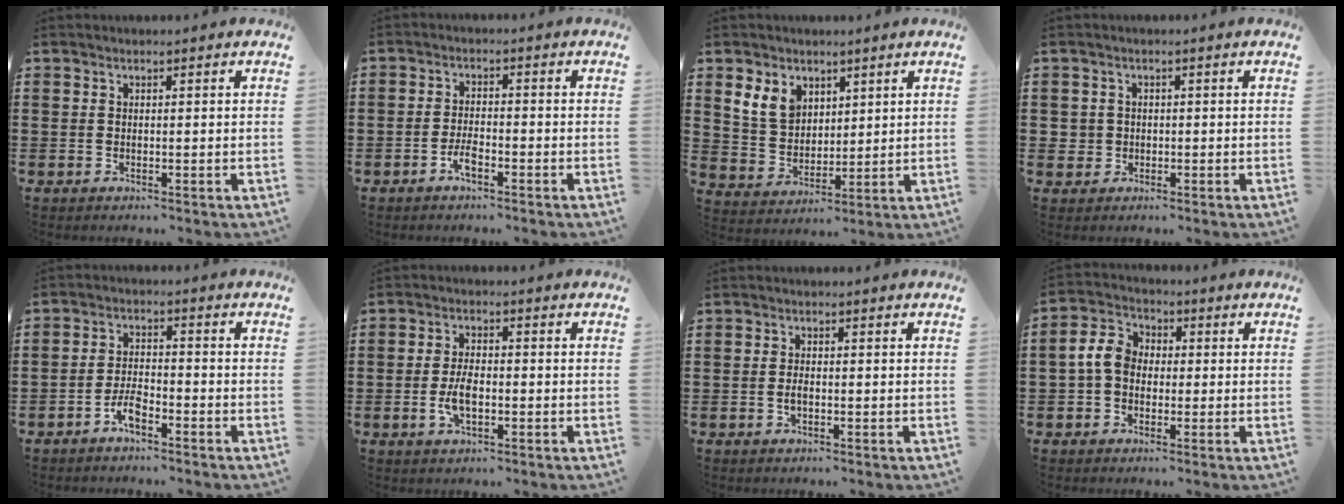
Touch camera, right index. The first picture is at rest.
{"total": 3.0, "force": [-1.9, 1.2, 2.1], "torque": [-0.052, 0.000, -0.040]}
{"total": 6.7, "force": [3.4, 5.0, 2.8], "torque": [-0.086, 0.015, 0.062]}
{"total": 2.0, "force": [-0.1, 2.0, 0.2], "torque": [-0.013, 0.009, -0.007]}
{"total": 4.0, "force": [-2.7, 1.4, 2.5], "torque": [-0.066, 0.002, -0.057]}
{"total": 4.5, "force": [-1.1, 2.1, 3.8], "torque": [-0.081, 0.001, -0.022]}
{"total": 1.4, "force": [-0.3, 0.6, 1.2], "torque": [-0.023, -0.001, -0.006]}
{"total": 5.7, "force": [-0.3, 4.3, 3.7], "torque": [-0.099, 0.006, -0.012]}